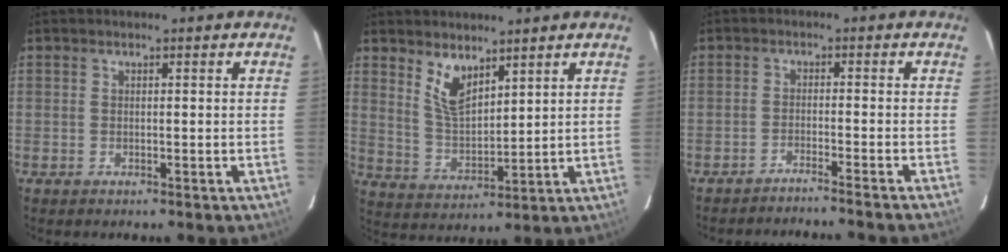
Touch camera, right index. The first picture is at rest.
{"total": 7.1, "force": [4.8, 2.9, 4.3], "torque": [-0.079, -0.006, 0.102]}
{"total": 4.2, "force": [-3.7, -1.8, 1.1], "torque": [-0.040, -0.001, -0.054]}